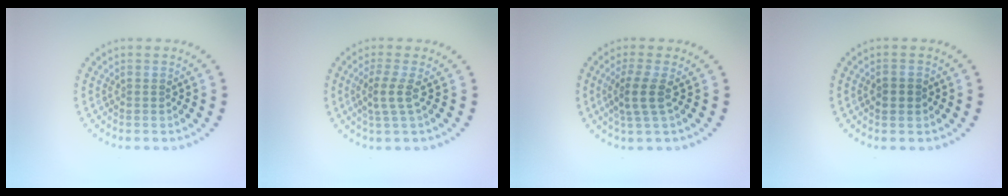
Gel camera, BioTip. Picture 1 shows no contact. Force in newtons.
{"total": 2.1, "press": 1.5, "slide": 1.4}
{"total": 2.7, "press": 2.1, "slide": 1.6}
{"total": 1.5, "press": 1.5, "slide": 0.2}